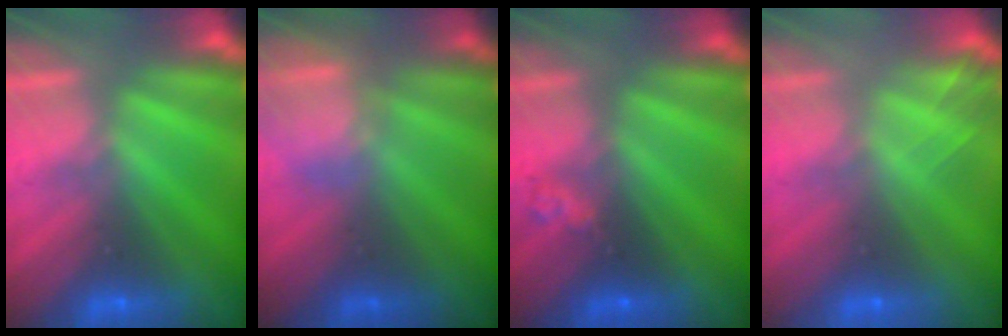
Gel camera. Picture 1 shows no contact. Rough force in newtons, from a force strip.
{"total": 3.5}
{"total": 2.2}
{"total": 2.1}